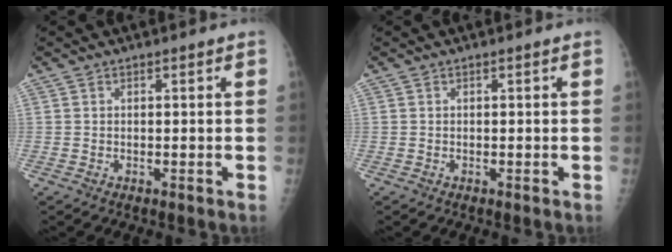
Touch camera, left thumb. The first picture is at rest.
{"total": 0.0}